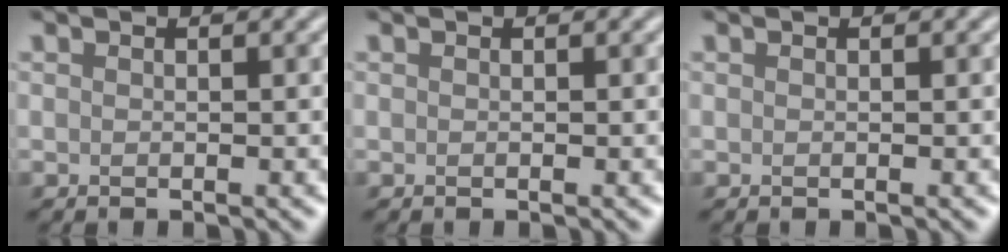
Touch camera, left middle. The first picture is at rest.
{"total": 0.0}
{"total": 0.0}